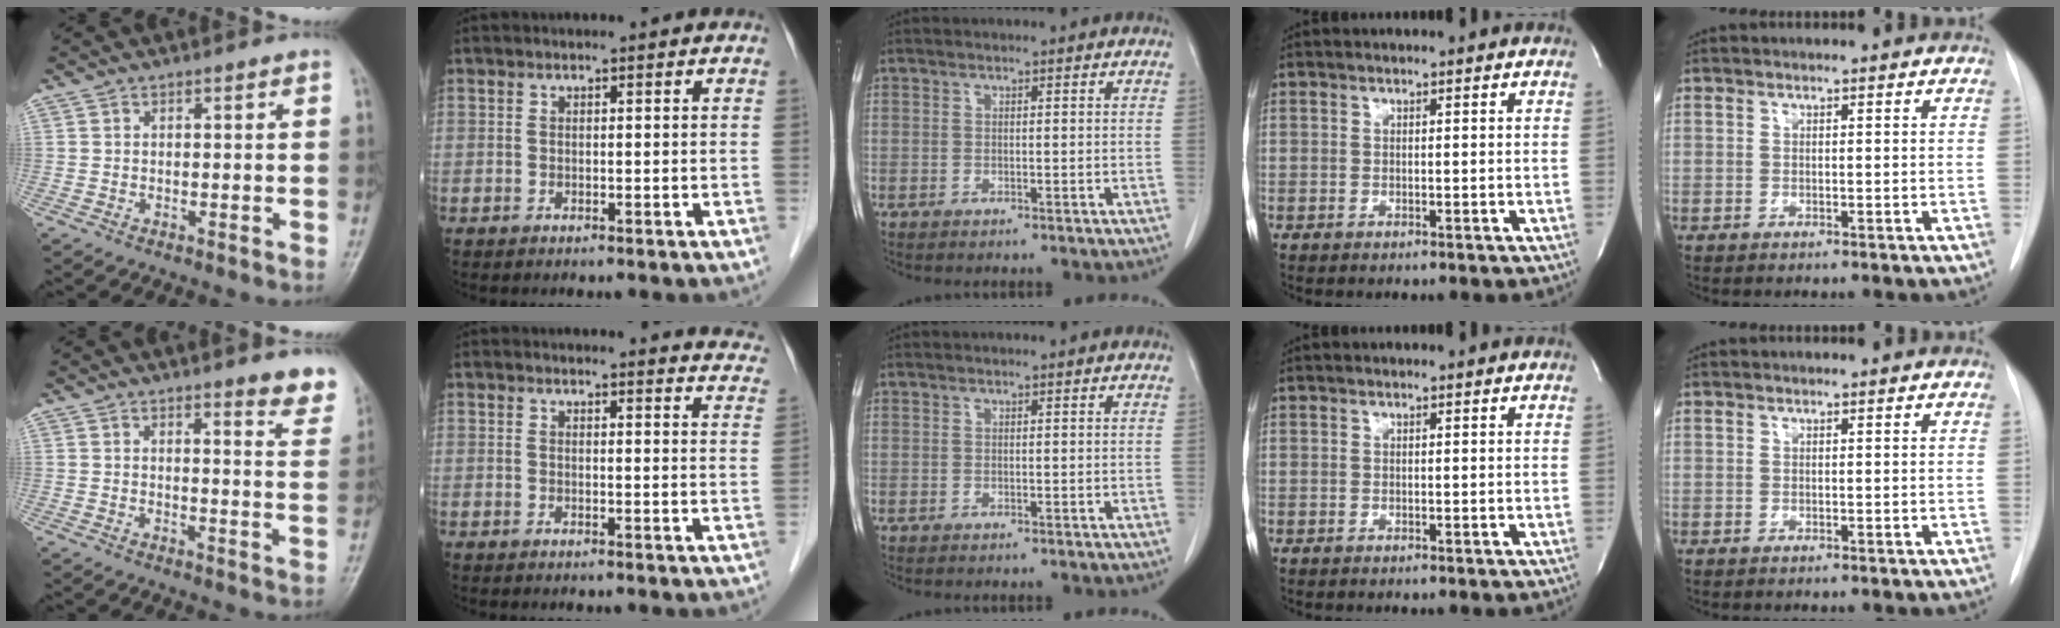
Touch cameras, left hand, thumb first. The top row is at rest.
{"thumb": {"total": 6.5, "force": [5.4, 1.3, 3.4], "torque": [-0.017, -0.036, 0.050]}, "index": {"total": 12.0, "force": [11.9, 1.5, 1.3], "torque": [0.020, -0.059, 0.092]}}